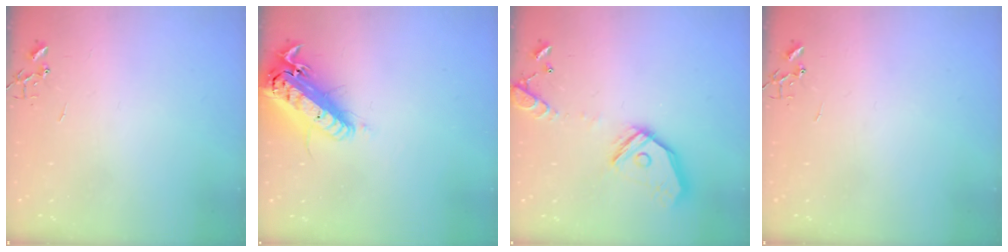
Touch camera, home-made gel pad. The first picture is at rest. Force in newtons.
{"total": 19.3, "press": 18.8, "slide": 4.3}
{"total": 16.6, "press": 16.4, "slide": 2.8}
{"total": 0.0}